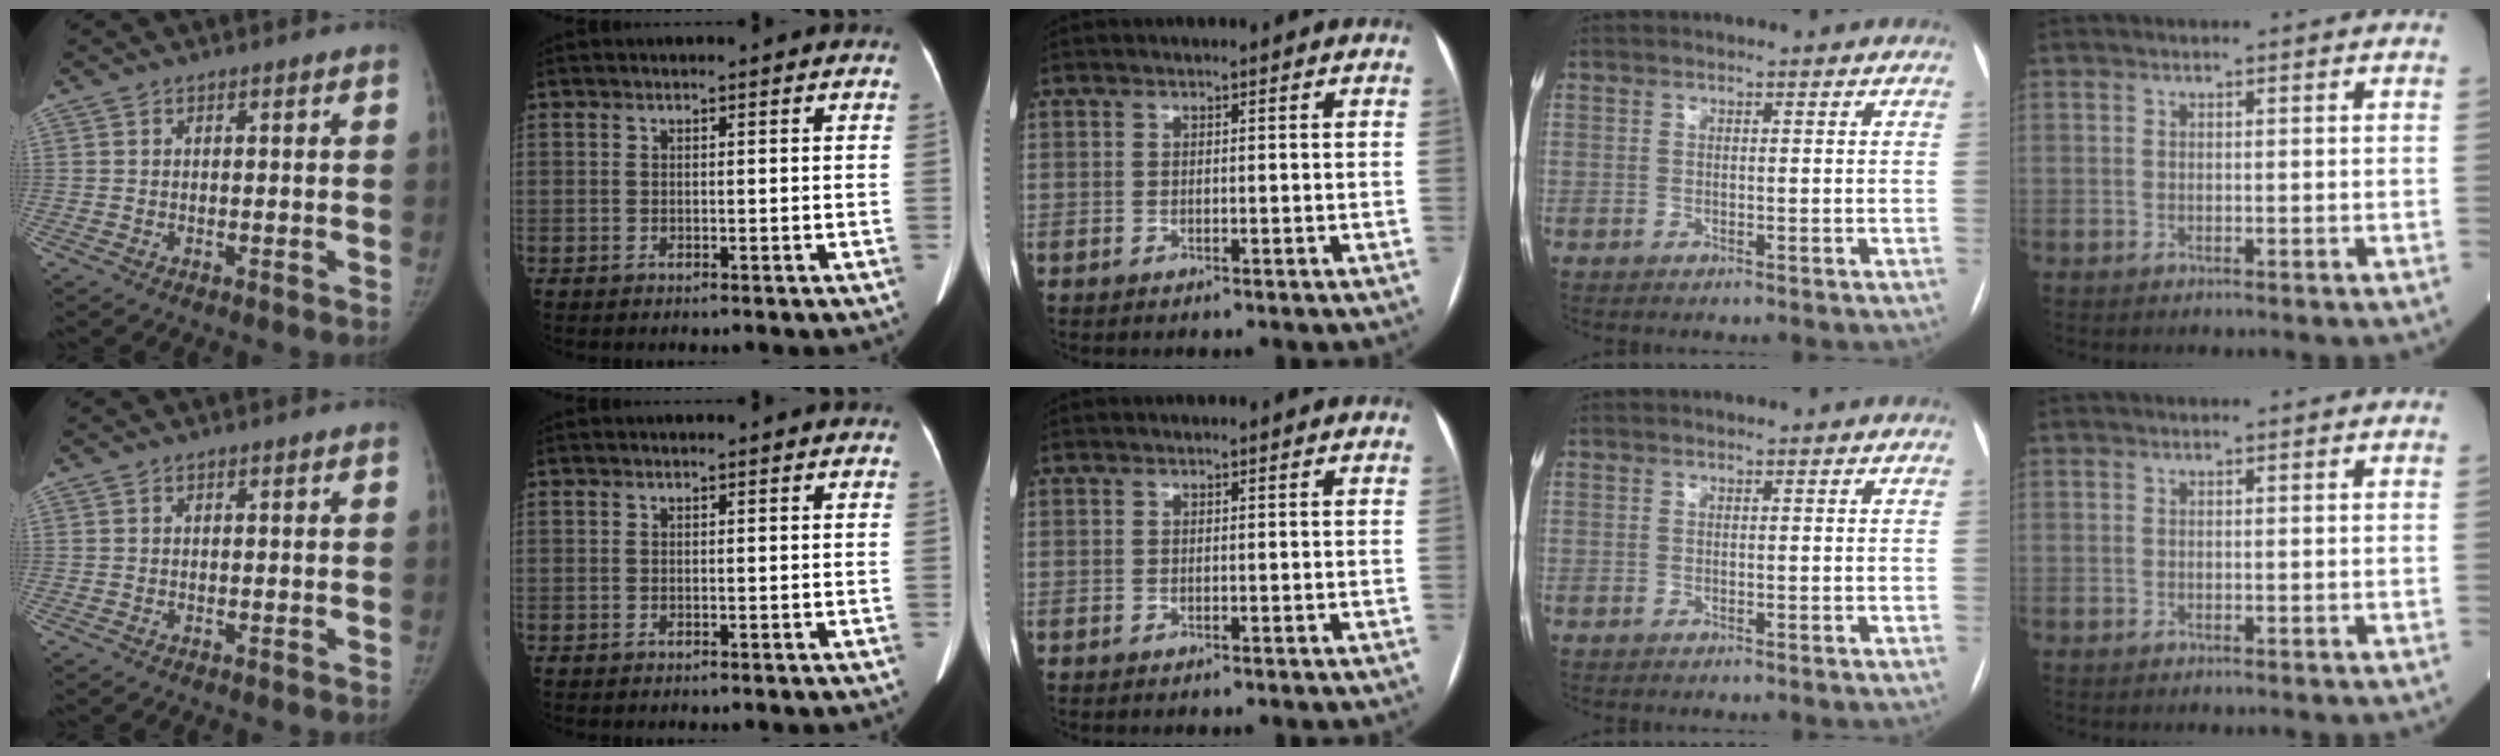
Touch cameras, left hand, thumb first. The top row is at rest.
{}